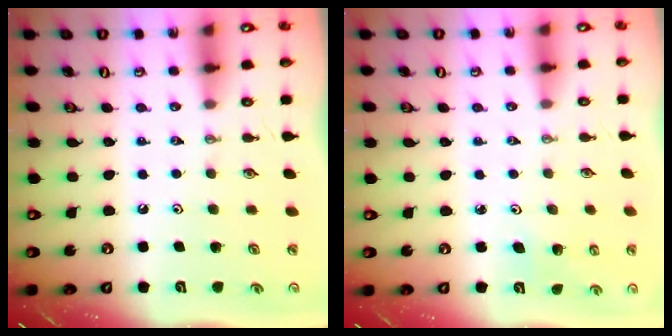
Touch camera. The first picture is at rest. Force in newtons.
{"total": 3.0, "press": 2.9, "slide": 0.9}